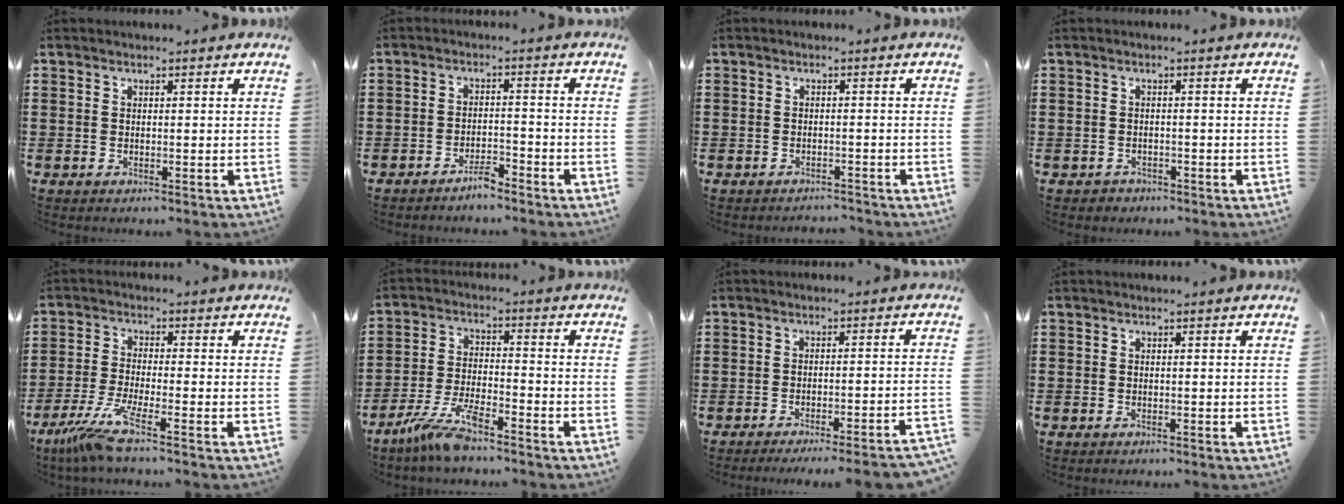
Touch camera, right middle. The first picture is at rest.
{"total": 3.0, "force": [-3.0, 0.4, 0.4], "torque": [-0.013, 0.005, -0.061]}
{"total": 1.9, "force": [-1.8, 0.4, -0.3], "torque": [0.000, 0.003, -0.043]}
{"total": 1.0, "force": [-0.9, 0.5, 0.0], "torque": [-0.004, 0.003, -0.021]}
{"total": 6.0, "force": [-4.2, -0.2, 4.4], "torque": [-0.113, -0.025, -0.086]}
{"total": 7.2, "force": [-5.6, 0.9, 4.4], "torque": [-0.104, -0.011, -0.111]}
{"total": 3.1, "force": [-2.8, -0.6, 1.1], "torque": [-0.018, -0.002, -0.058]}
{"total": 0.0}